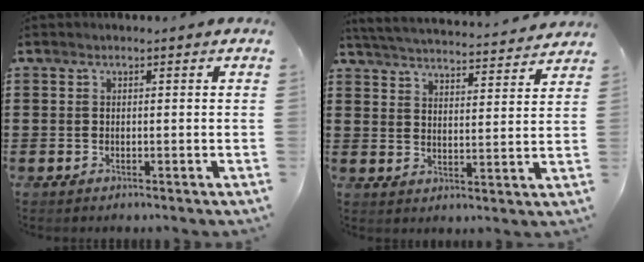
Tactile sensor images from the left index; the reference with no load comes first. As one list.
[{"total": 4.3, "force": [4.2, -0.4, 0.5], "torque": [-0.033, -0.037, 0.068]}]